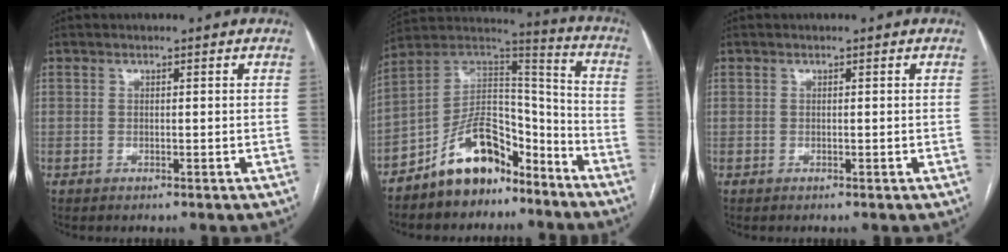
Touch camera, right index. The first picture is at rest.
{"total": 13.8, "force": [-9.5, 6.6, 7.5], "torque": [-0.135, 0.045, -0.169]}
{"total": 0.0}